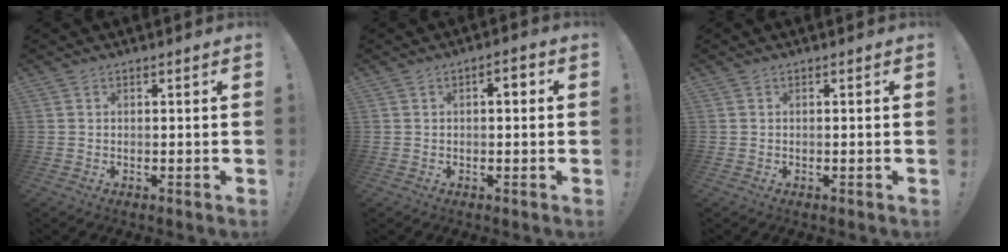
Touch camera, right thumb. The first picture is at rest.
{"total": 2.9, "force": [-0.1, 1.4, 2.5], "torque": [-0.035, 0.007, -0.007]}
{"total": 0.0}